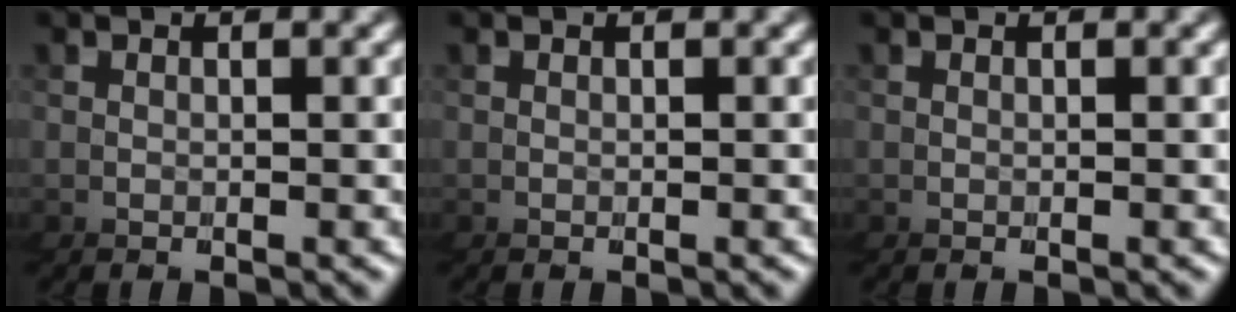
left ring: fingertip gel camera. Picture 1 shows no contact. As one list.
[{"total": 0.0}, {"total": 0.0}]